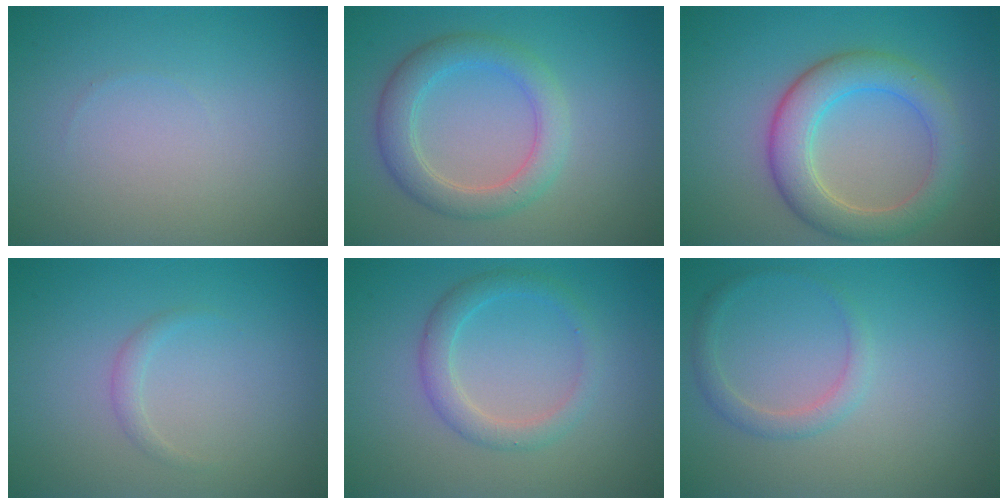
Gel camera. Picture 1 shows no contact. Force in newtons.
{"total": 4.0, "press": 4.0, "slide": 0.1}
{"total": 5.5, "press": 5.4, "slide": 0.3}
{"total": 0.8, "press": 0.8, "slide": 0.0}
{"total": 2.6, "press": 2.6, "slide": 0.0}
{"total": 1.7, "press": 1.7, "slide": 0.2}